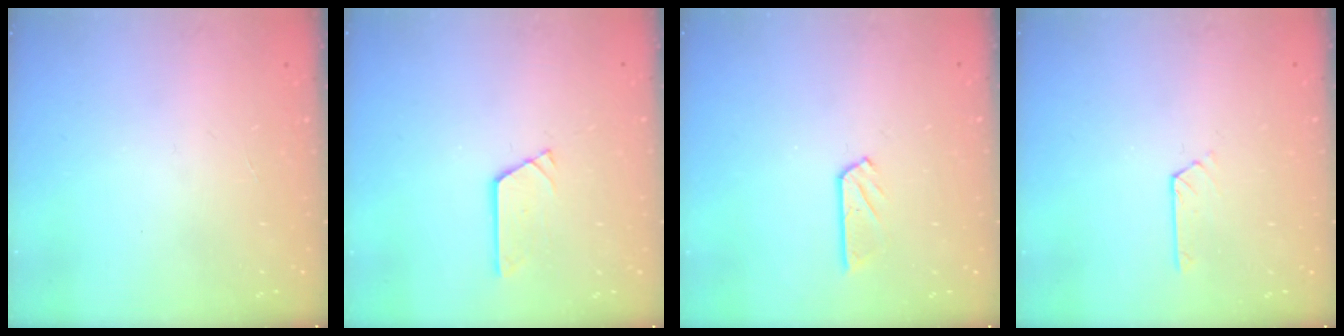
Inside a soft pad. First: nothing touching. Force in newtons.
{"total": 2.9, "press": 2.9, "slide": 0.2}
{"total": 4.6, "press": 4.5, "slide": 0.5}
{"total": 3.0, "press": 3.0, "slide": 0.4}